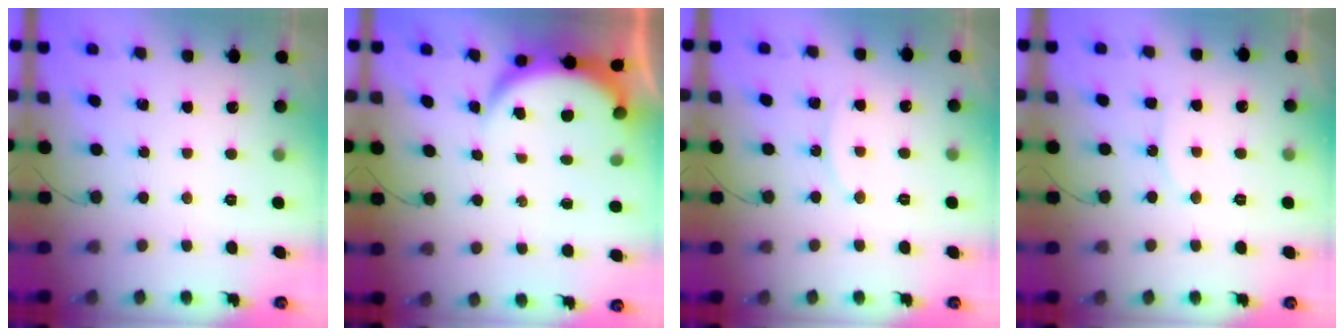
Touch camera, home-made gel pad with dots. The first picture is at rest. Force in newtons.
{"total": 5.8, "press": 5.7, "slide": 0.8}
{"total": 6.3, "press": 6.3, "slide": 0.0}
{"total": 6.1, "press": 6.0, "slide": 0.9}